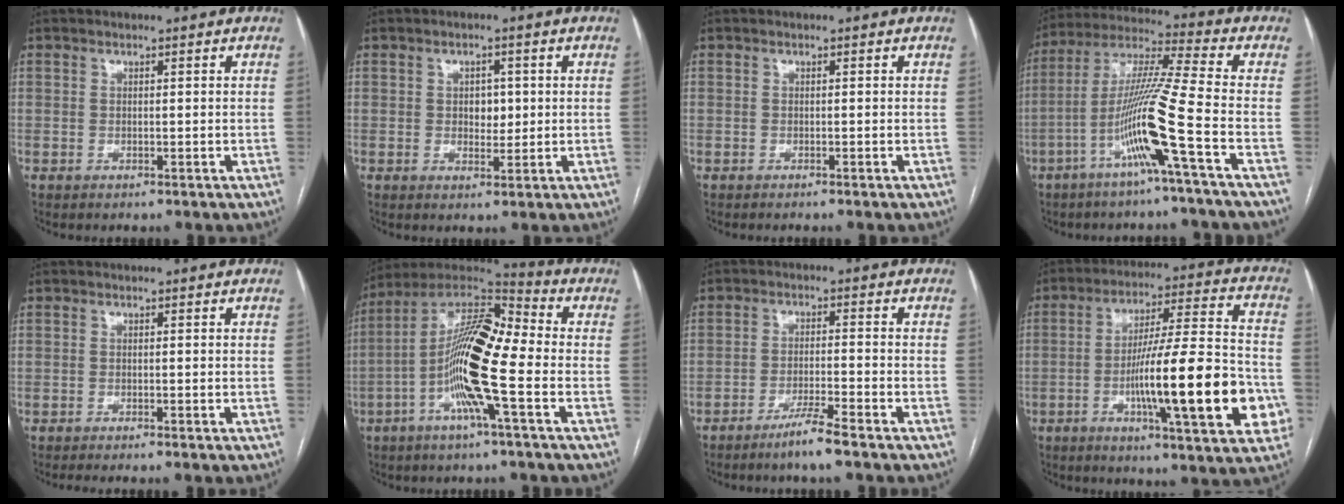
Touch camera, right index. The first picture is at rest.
{"total": 2.9, "force": [0.3, 1.9, 2.1], "torque": [-0.025, 0.002, 0.007]}
{"total": 0.6, "force": [-0.5, -0.2, 0.2], "torque": [0.000, 0.003, -0.011]}
{"total": 13.5, "force": [-5.3, -2.2, 12.2], "torque": [-0.239, -0.004, -0.107]}
{"total": 2.4, "force": [-2.0, -0.5, 1.2], "torque": [-0.014, 0.001, -0.030]}
{"total": 15.9, "force": [-3.5, 1.9, 15.4], "torque": [-0.293, 0.011, -0.073]}
{"total": 4.8, "force": [-3.7, -0.8, 3.0], "torque": [-0.055, -0.011, -0.074]}
{"total": 20.9, "force": [-5.7, 2.2, 20.0], "torque": [-0.277, 0.005, -0.081]}